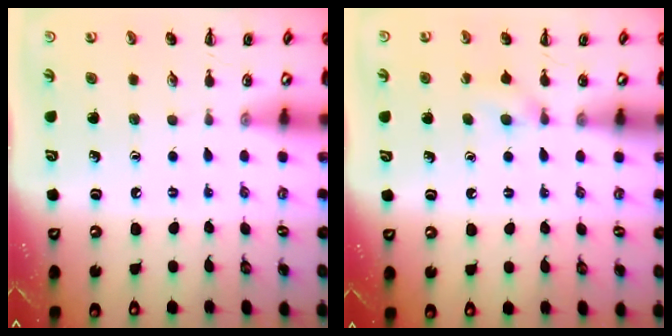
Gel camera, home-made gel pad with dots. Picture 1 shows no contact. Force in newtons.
{"total": 5.9, "press": 5.7, "slide": 1.6}